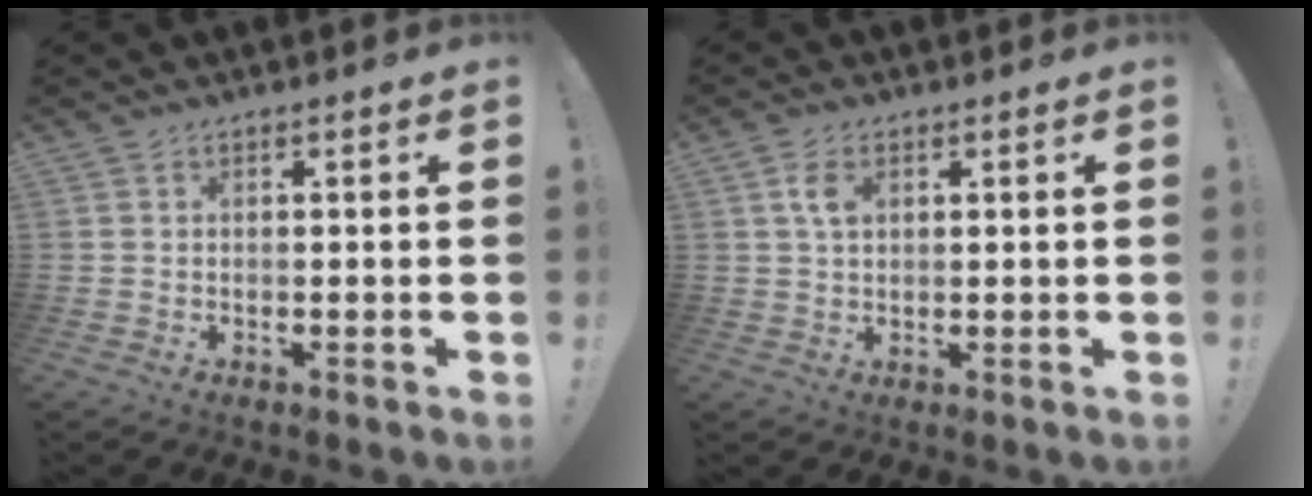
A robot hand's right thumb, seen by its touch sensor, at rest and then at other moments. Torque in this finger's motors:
{"motor_torque": [0.01, 0.06, 0.02, 0.16, 0.01]}